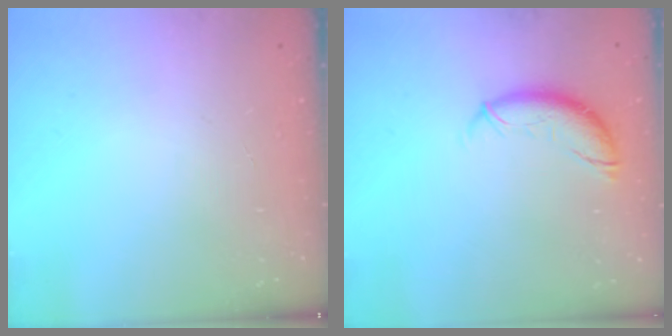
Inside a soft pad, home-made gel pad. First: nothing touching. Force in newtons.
{"total": 9.8, "press": 9.7, "slide": 1.6}